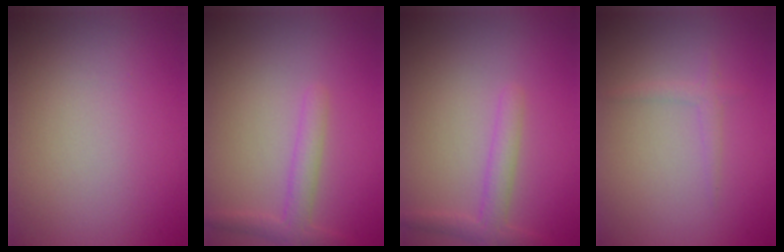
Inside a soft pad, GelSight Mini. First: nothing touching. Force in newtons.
{"total": 2.1, "press": 2.1, "slide": 0.2}
{"total": 2.1, "press": 2.1, "slide": 0.2}
{"total": 1.0, "press": 1.0, "slide": 0.1}